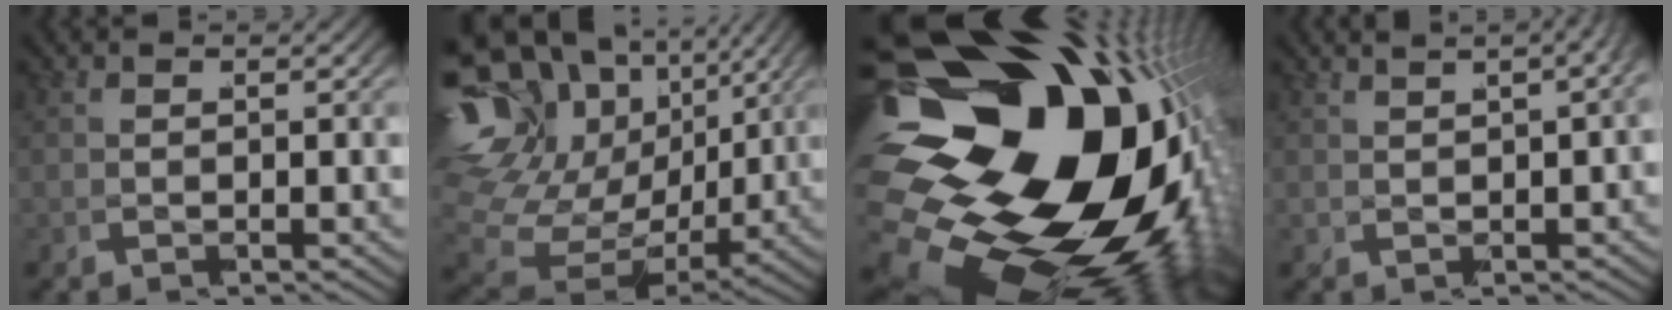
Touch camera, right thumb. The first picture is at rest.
{"total": 14.8, "force": [0.8, 11.3, 9.5], "torque": [-0.204, -0.022, 0.006]}
{"total": 36.9, "force": [-5.2, 25.0, 26.7], "torque": [-0.439, -0.072, -0.061]}
{"total": 3.5, "force": [2.0, 1.5, 2.5], "torque": [-0.009, 0.030, 0.019]}